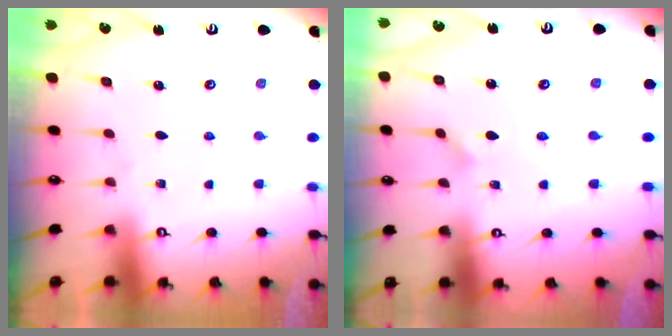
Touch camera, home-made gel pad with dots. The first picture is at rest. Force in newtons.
{"total": 2.0, "press": 2.0, "slide": 0.1}